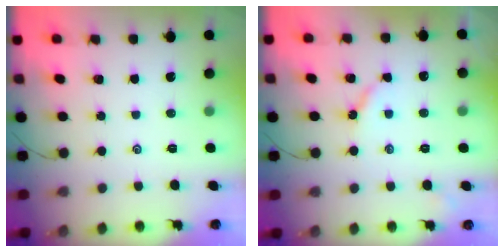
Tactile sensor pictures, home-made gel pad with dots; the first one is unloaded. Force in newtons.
{"total": 4.9, "press": 4.8, "slide": 0.4}